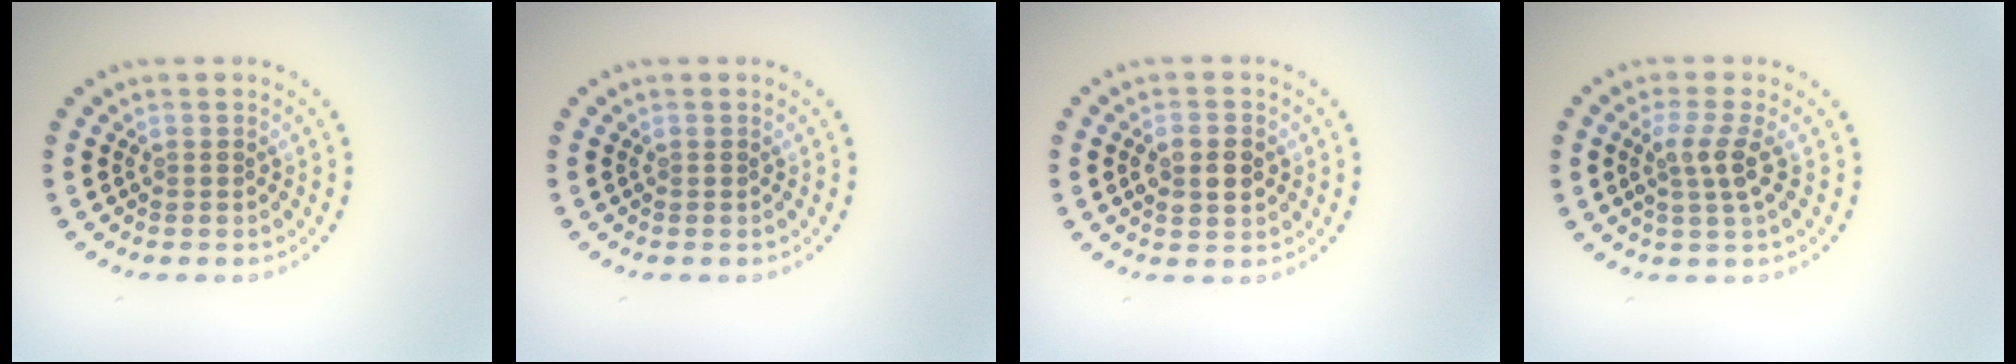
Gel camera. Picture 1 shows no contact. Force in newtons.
{"total": 0.0}
{"total": 2.7, "press": 2.7, "slide": 0.1}
{"total": 2.5, "press": 2.0, "slide": 1.5}